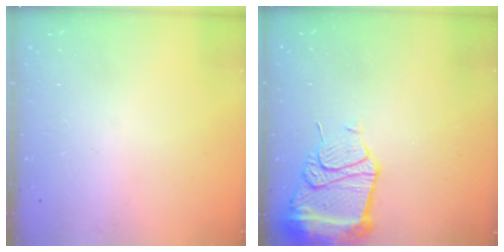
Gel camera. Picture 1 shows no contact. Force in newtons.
{"total": 14.5, "press": 14.4, "slide": 1.7}